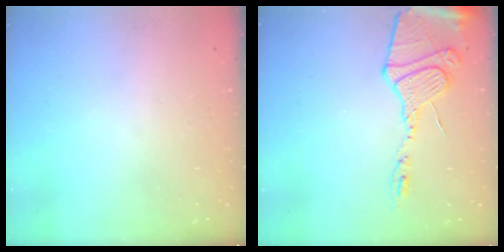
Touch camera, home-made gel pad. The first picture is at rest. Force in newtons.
{"total": 14.7, "press": 14.7, "slide": 1.6}